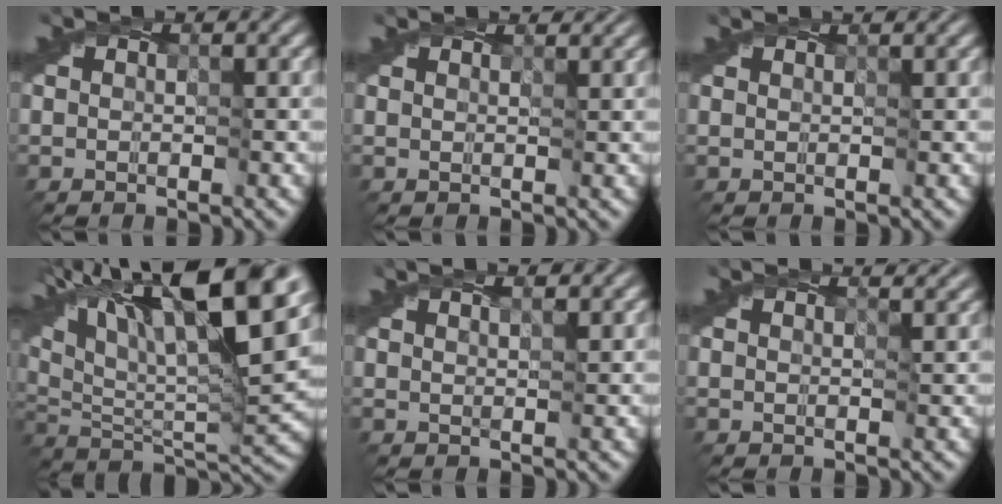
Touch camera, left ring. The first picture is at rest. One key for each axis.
{"total": 1.7, "fx": 1.5, "fy": 0.4, "fz": 0.7, "tx": -0.011, "ty": 0.001, "tz": 0.007}
{"total": 0.9, "fx": 0.8, "fy": -0.1, "fz": 0.4, "tx": -0.007, "ty": 0.002, "tz": 0.006}
{"total": 18.7, "fx": 10.0, "fy": 6.4, "fz": 14.4, "tx": -0.238, "ty": 0.038, "tz": 0.163}
{"total": 1.9, "fx": 1.6, "fy": 0.2, "fz": 1.0, "tx": -0.009, "ty": -0.001, "tz": 0.014}
{"total": 2.3, "fx": 1.7, "fy": 0.8, "fz": 1.3, "tx": -0.014, "ty": 0.006, "tz": 0.004}